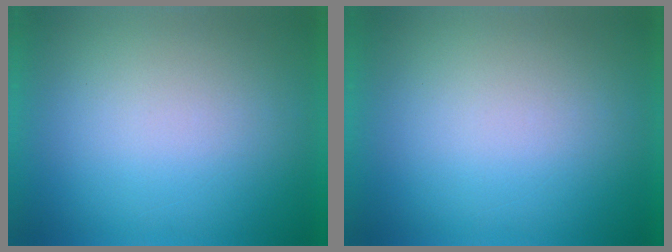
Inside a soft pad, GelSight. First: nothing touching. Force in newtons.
{"total": 0.0}